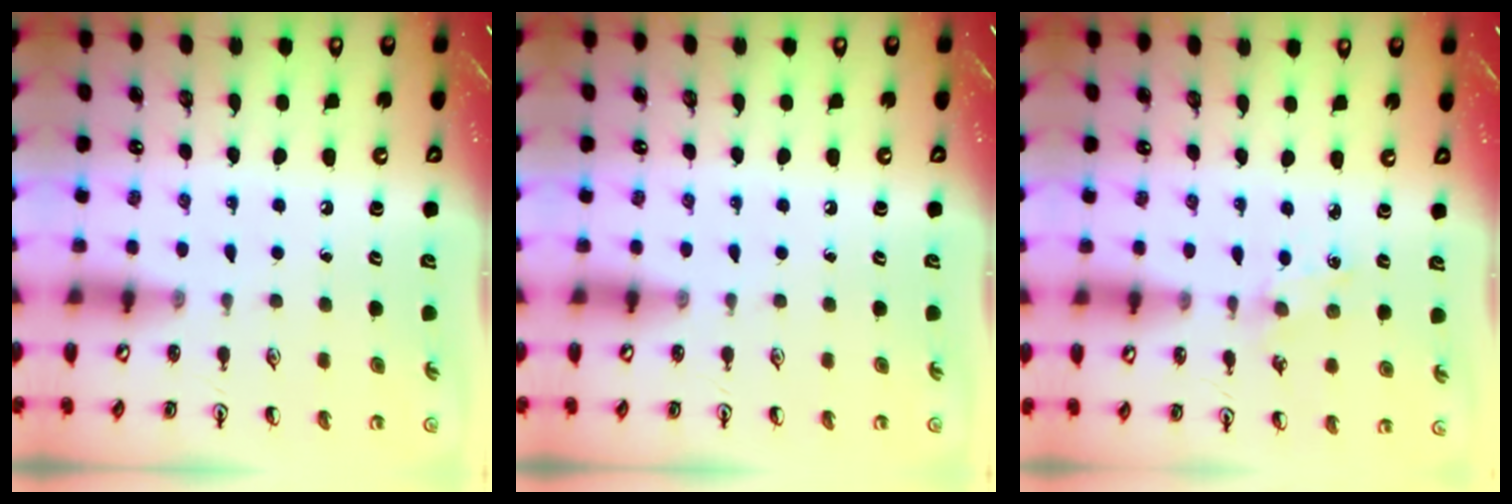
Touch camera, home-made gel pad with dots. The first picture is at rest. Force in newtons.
{"total": 0.0}
{"total": 2.4, "press": 2.4, "slide": 0.3}